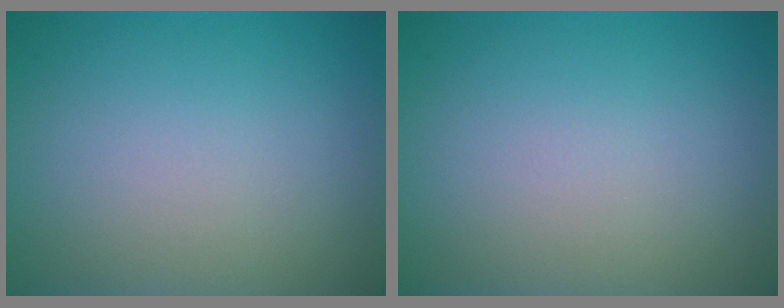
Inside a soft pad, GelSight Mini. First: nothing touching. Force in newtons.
{"total": 0.0}